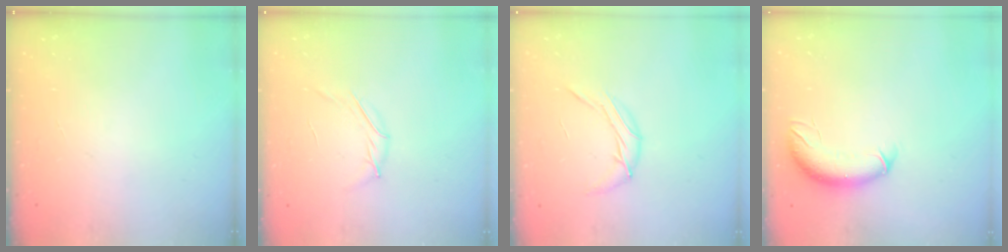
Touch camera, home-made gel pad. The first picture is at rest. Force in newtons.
{"total": 2.8, "press": 2.7, "slide": 0.7}
{"total": 8.2, "press": 8.0, "slide": 1.3}
{"total": 10.5, "press": 10.3, "slide": 1.9}